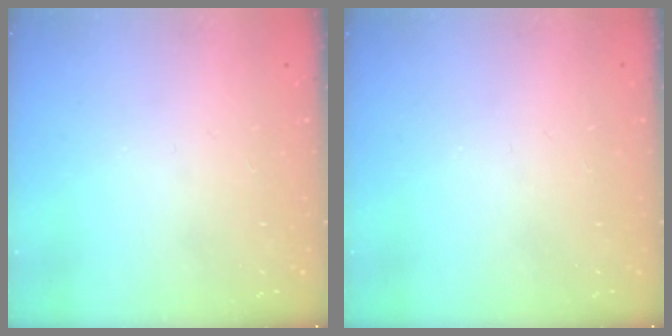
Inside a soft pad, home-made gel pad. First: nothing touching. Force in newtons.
{"total": 0.0}